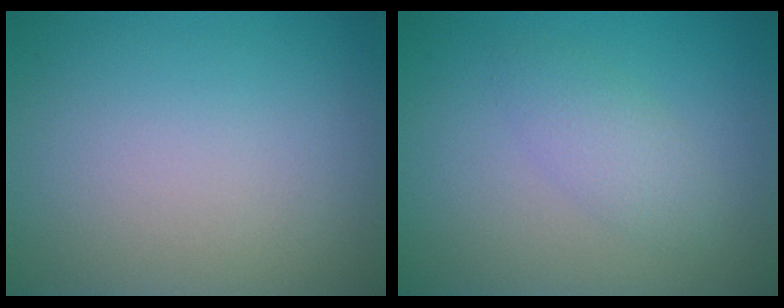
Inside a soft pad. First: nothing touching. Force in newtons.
{"total": 2.2, "press": 2.2, "slide": 0.1}